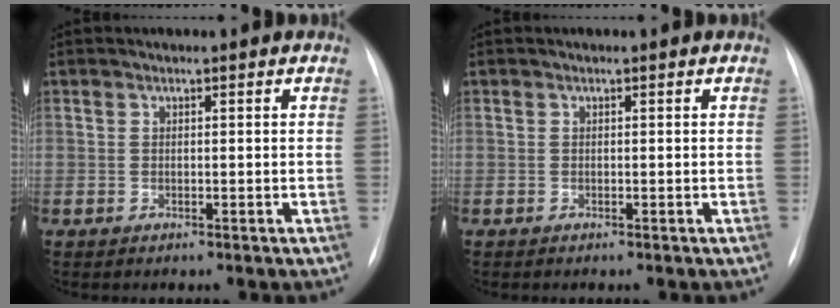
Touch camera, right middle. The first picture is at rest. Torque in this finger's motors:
{"motor_torque": [0.03, -0.03, -0.07, 0.00]}